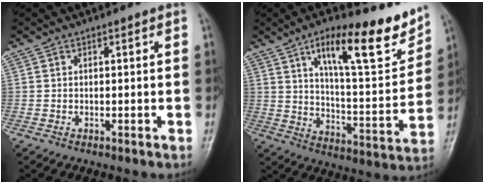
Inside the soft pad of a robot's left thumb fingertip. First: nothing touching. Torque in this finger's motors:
{"motor_torque": [1.49, 1.39, 1.51, -1.27, 0.11]}